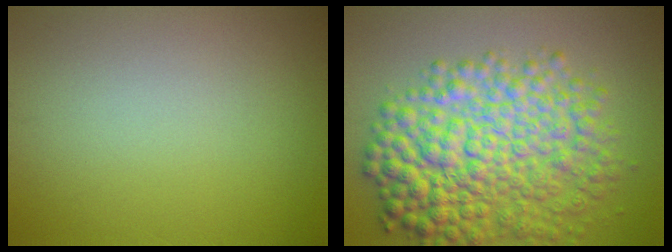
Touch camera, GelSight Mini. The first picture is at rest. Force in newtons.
{"total": 9.9, "press": 9.9, "slide": 0.1}